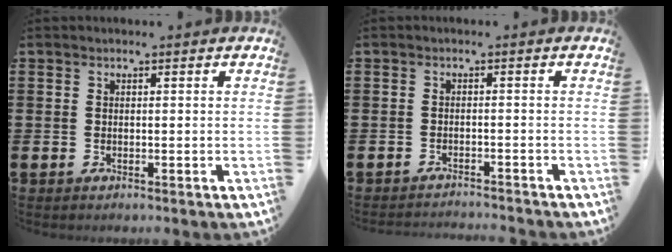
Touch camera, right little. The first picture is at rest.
{"total": 1.4, "force": [-1.4, -0.2, -0.1], "torque": [-0.001, 0.005, -0.030]}